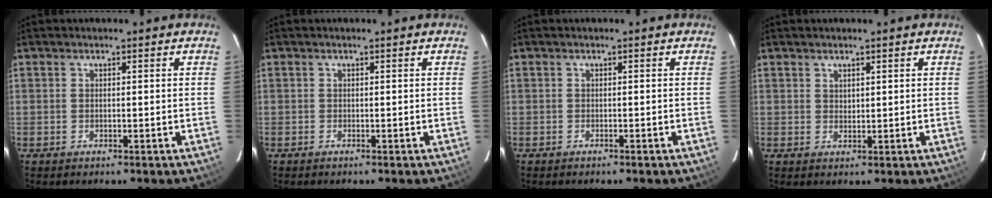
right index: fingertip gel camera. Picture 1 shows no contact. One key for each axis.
{"total": 0.0}
{"total": 0.5, "fx": -0.5, "fy": 0.1, "fz": 0.1, "tx": -0.002, "ty": 0.001, "tz": -0.009}
{"total": 1.3, "fx": 1.0, "fy": 0.7, "fz": 0.4, "tx": -0.003, "ty": 0.002, "tz": 0.018}